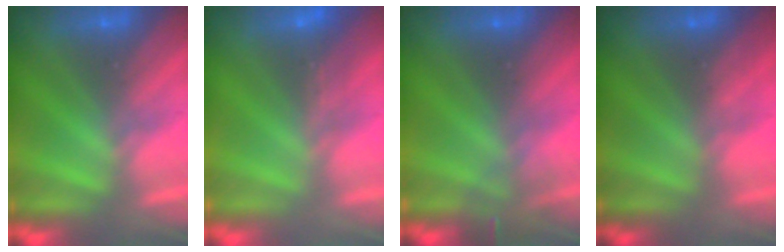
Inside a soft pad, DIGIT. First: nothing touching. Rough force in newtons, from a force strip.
{"total": 1.1}
{"total": 3.0}
{"total": 4.2}